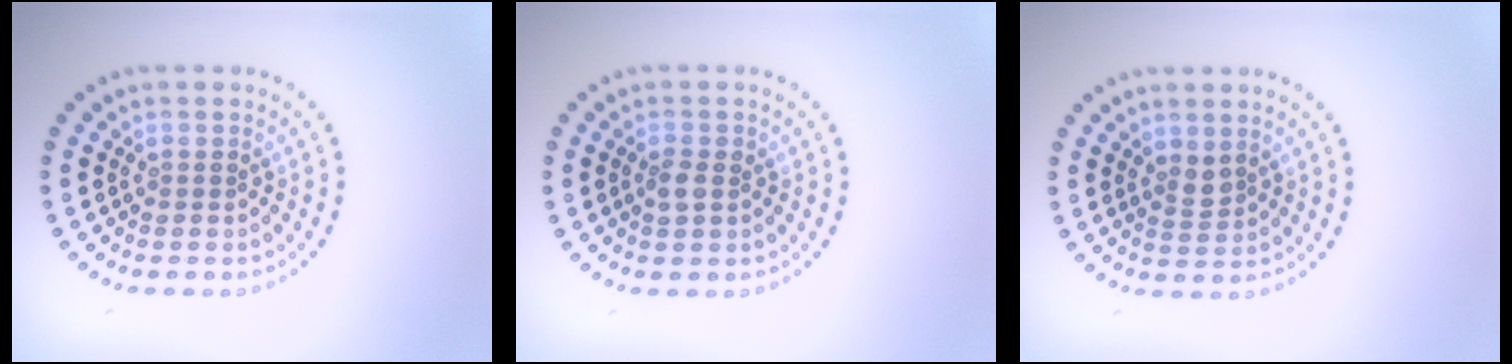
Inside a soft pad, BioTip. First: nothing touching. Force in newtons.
{"total": 1.4, "press": 1.4, "slide": 0.1}
{"total": 1.5, "press": 1.1, "slide": 0.9}